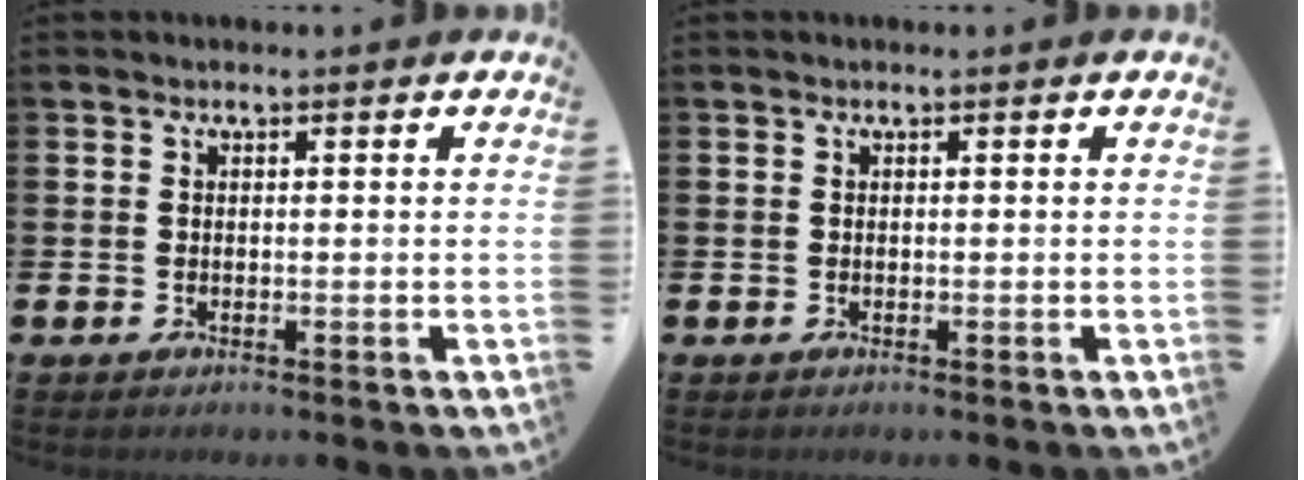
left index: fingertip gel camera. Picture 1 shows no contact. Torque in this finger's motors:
{"motor_torque": [-0.02, 0.00, 0.00, 0.00]}